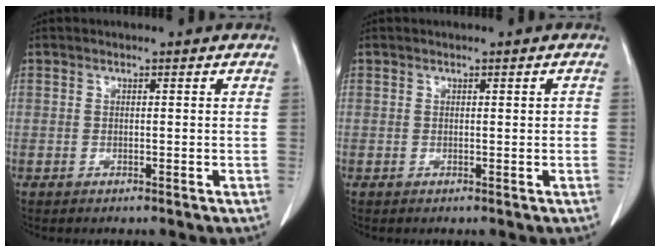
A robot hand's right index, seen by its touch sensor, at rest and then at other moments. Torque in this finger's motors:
{"motor_torque": [0.03, -0.06, -0.03, -0.01]}